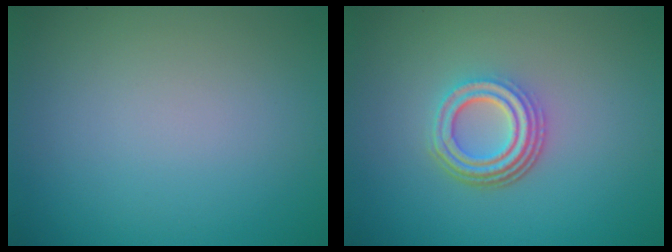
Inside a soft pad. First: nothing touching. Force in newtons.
{"total": 4.5, "press": 3.3, "slide": 3.0}